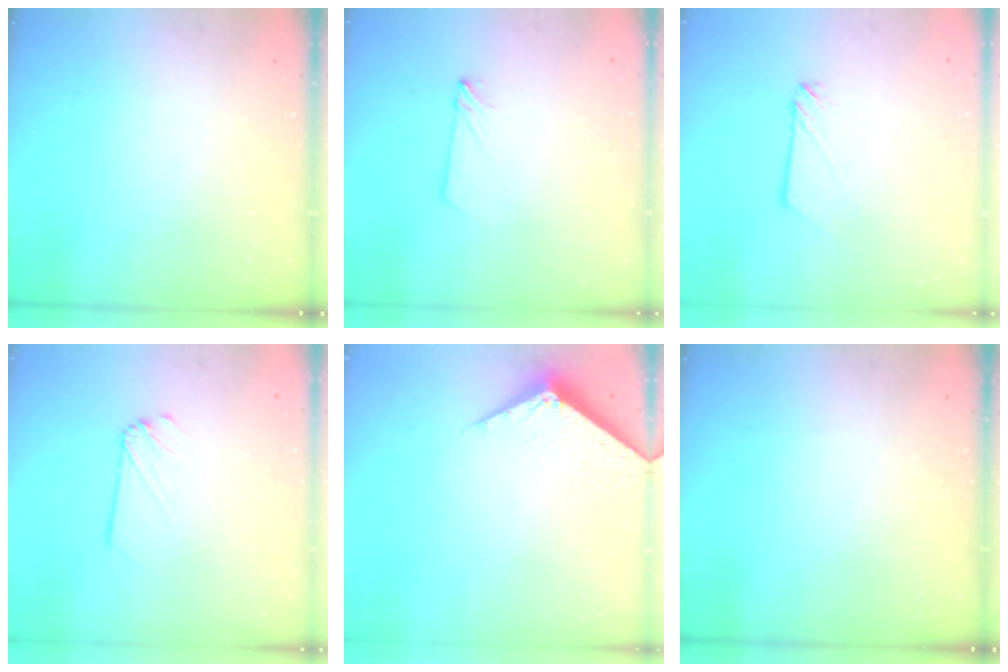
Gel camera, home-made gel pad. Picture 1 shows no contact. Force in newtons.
{"total": 2.8, "press": 2.8, "slide": 0.3}
{"total": 2.3, "press": 2.3, "slide": 0.3}
{"total": 2.2, "press": 2.2, "slide": 0.1}
{"total": 4.7, "press": 4.7, "slide": 0.3}
{"total": 0.0}